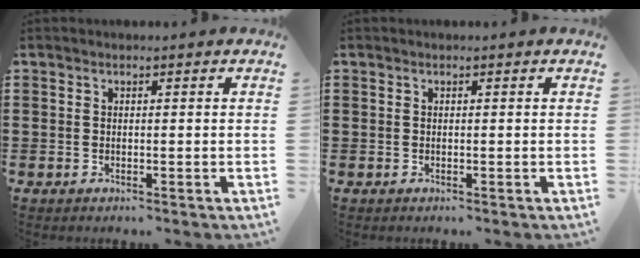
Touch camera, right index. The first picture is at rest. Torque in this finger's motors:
{"motor_torque": [1.91, 0.23, 0.00, -0.01]}